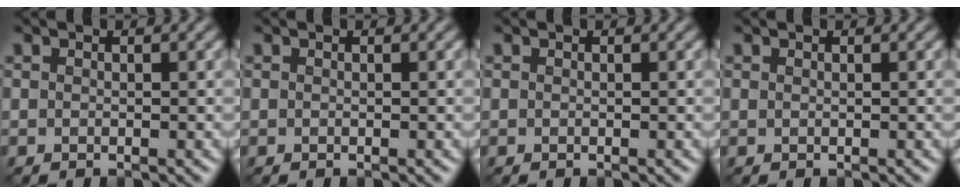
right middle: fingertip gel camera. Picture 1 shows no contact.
{"total": 0.0}
{"total": 0.0}
{"total": 0.0}